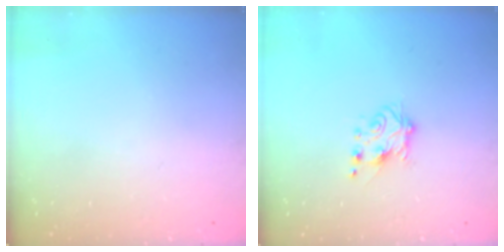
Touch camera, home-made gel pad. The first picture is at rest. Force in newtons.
{"total": 5.6, "press": 5.6, "slide": 0.8}